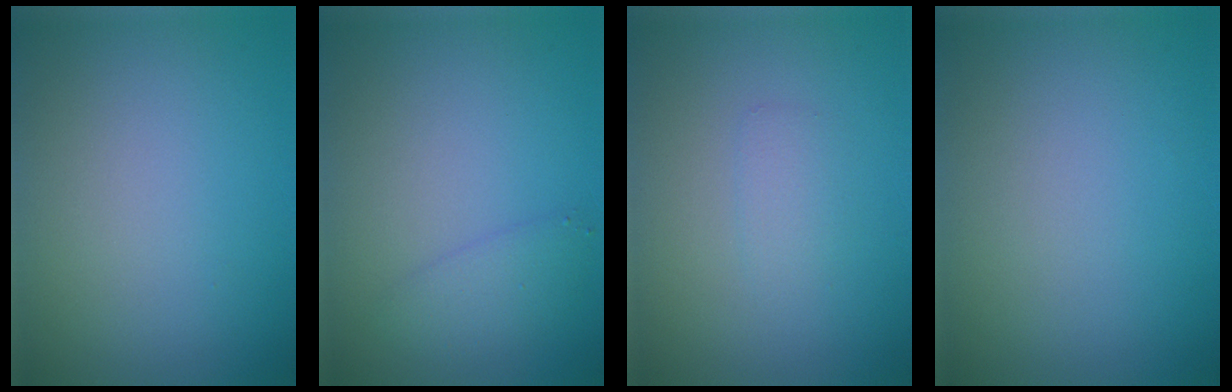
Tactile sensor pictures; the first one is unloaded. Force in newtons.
{"total": 1.8, "press": 1.8, "slide": 0.1}
{"total": 1.2, "press": 1.2, "slide": 0.0}
{"total": 0.0}